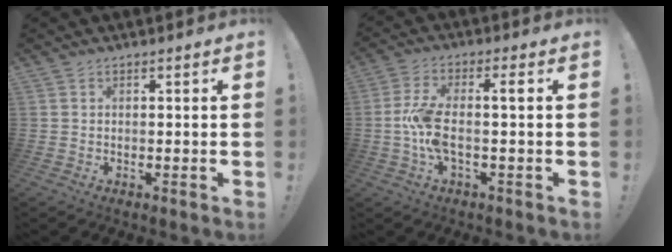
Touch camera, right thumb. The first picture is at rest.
{"total": 9.0, "force": [-1.4, 2.3, 8.6], "torque": [-0.185, -0.002, -0.030]}